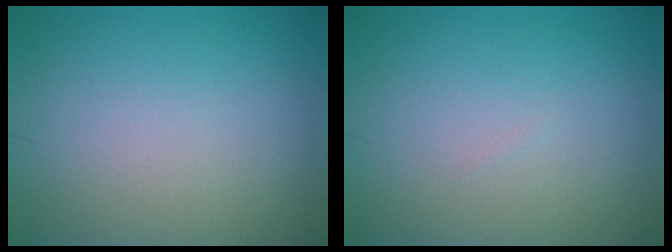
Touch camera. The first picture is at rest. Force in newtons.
{"total": 0.0}